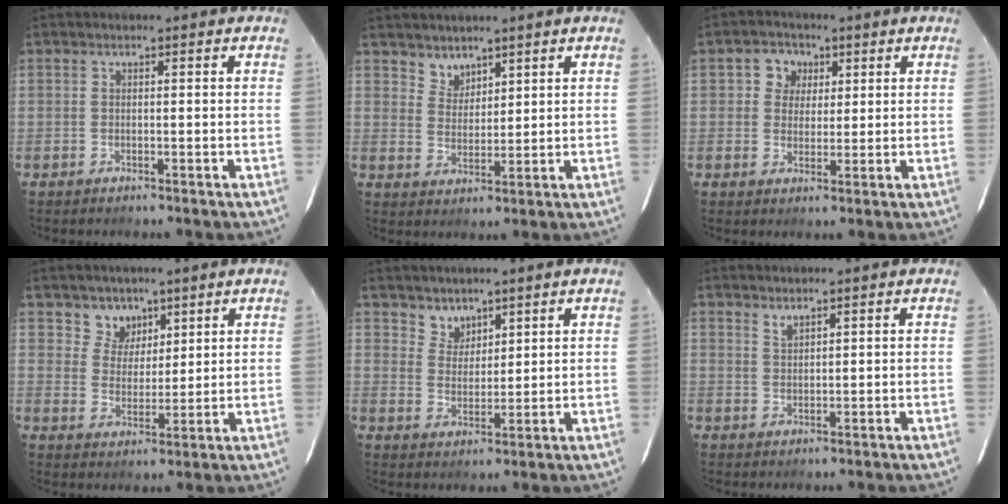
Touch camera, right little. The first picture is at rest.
{"total": 3.6, "force": [3.2, 1.8, 0.3], "torque": [0.004, 0.005, 0.060]}
{"total": 4.7, "force": [1.3, 4.3, 1.3], "torque": [-0.016, 0.014, 0.019]}
{"total": 5.2, "force": [3.6, 3.7, 0.5], "torque": [0.000, 0.009, 0.067]}
{"total": 3.9, "force": [3.3, 2.2, 0.3], "torque": [0.005, 0.007, 0.063]}
{"total": 1.4, "force": [1.3, 0.1, 0.6], "torque": [-0.009, -0.001, 0.025]}